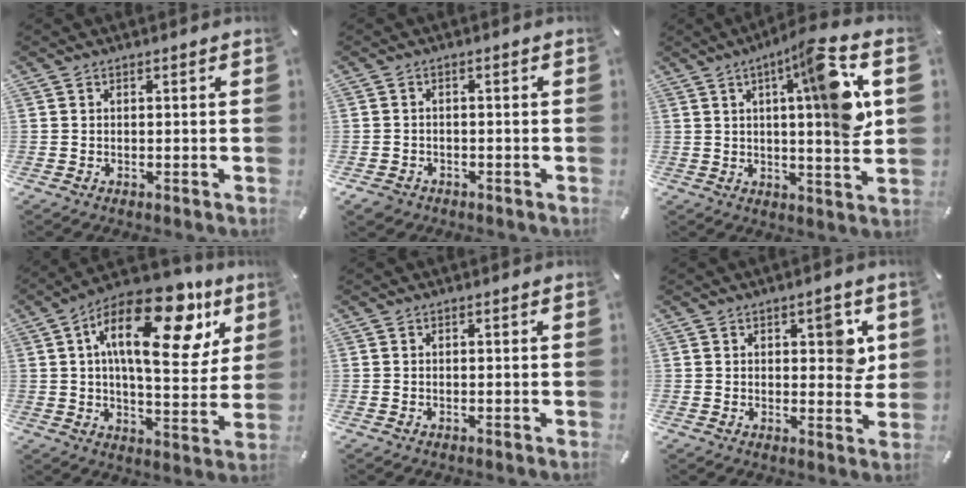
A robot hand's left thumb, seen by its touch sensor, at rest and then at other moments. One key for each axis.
{"total": 2.3, "fx": -1.5, "fy": 1.7, "fz": 0.6, "tx": -0.017, "ty": 0.006, "tz": -0.033}
{"total": 15.3, "fx": 5.0, "fy": 2.2, "fz": 14.3, "tx": -0.206, "ty": -0.022, "tz": 0.065}
{"total": 24.2, "fx": 10.6, "fy": 10.4, "fz": 19.2, "tx": -0.310, "ty": -0.055, "tz": 0.162}
{"total": 0.0}
{"total": 6.2, "fx": 2.3, "fy": 3.3, "fz": 4.7, "tx": -0.041, "ty": -0.013, "tz": 0.028}